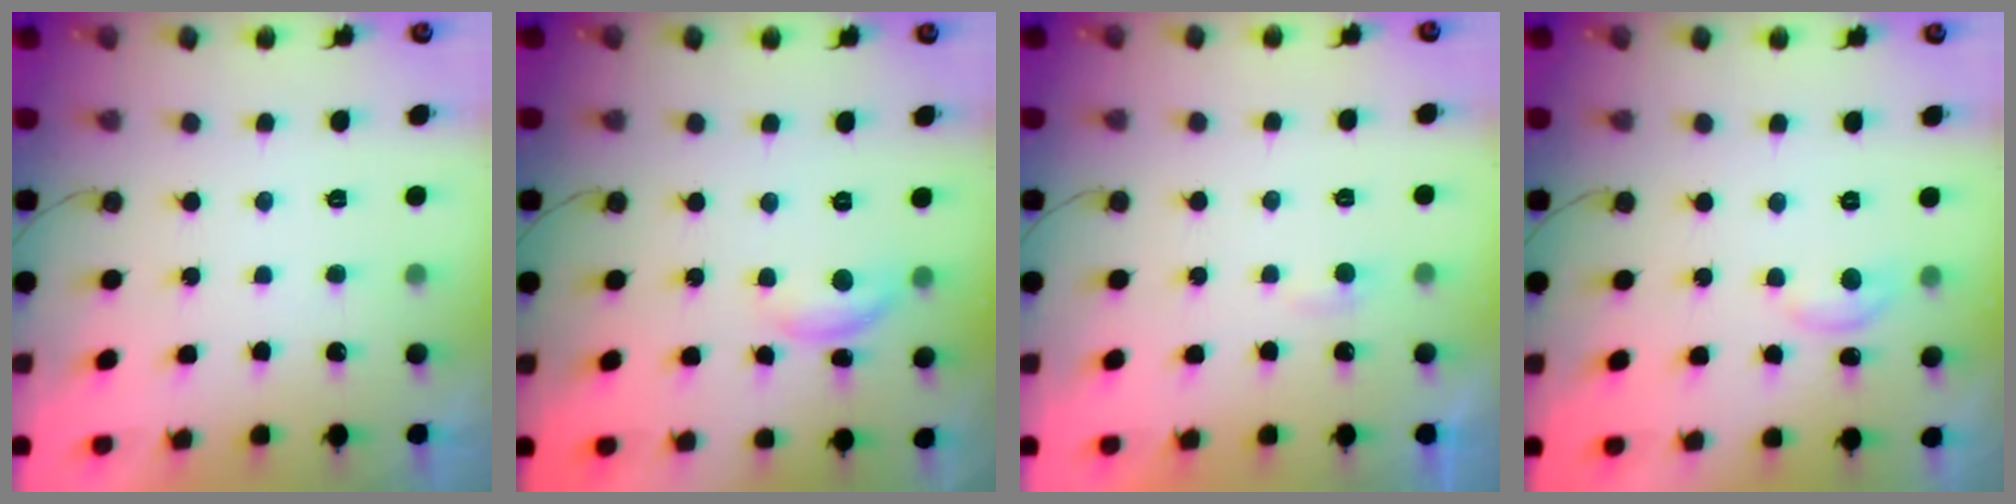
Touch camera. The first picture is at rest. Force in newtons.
{"total": 7.3, "press": 7.3, "slide": 0.3}
{"total": 2.2, "press": 2.2, "slide": 0.2}
{"total": 6.3, "press": 6.2, "slide": 0.9}